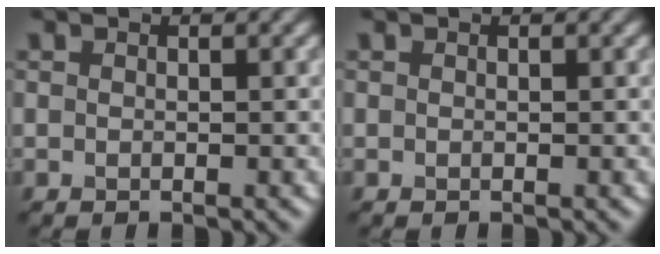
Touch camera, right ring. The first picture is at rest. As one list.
[{"total": 0.0}]